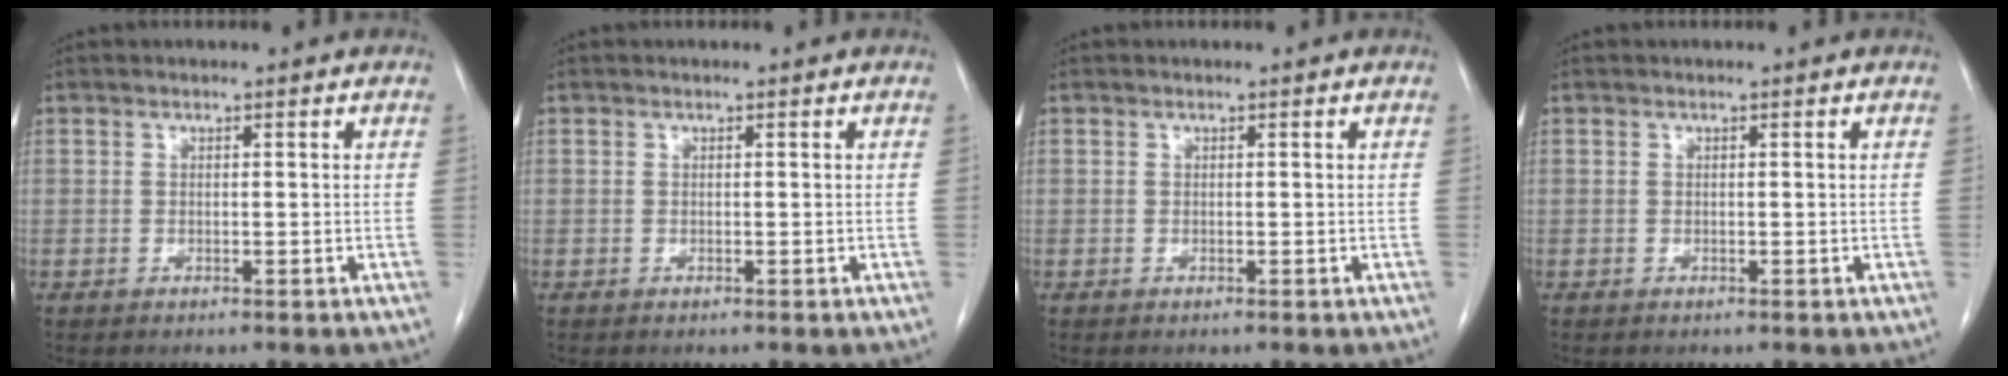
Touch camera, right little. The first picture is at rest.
{"total": 0.0}
{"total": 0.0}
{"total": 0.0}